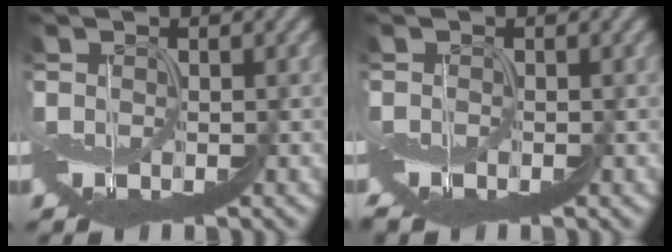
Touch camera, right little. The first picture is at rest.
{"total": 2.1, "force": [-1.6, 0.9, 0.9], "torque": [-0.014, -0.010, -0.025]}